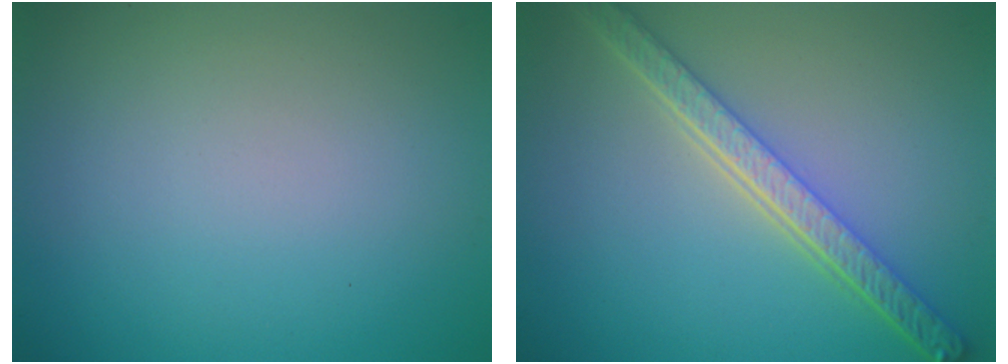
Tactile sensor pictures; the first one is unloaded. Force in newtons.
{"total": 5.3, "press": 4.2, "slide": 3.4}